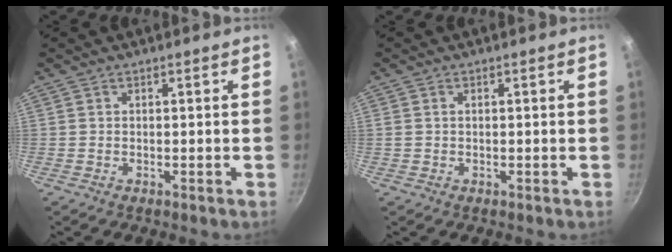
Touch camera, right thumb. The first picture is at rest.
{"total": 0.7, "force": [0.2, 0.5, 0.5], "torque": [-0.008, 0.003, 0.003]}